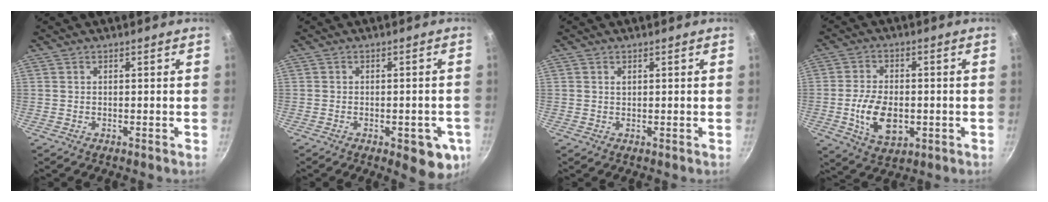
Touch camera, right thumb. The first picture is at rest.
{"total": 11.3, "force": [-4.2, 4.4, 9.6], "torque": [-0.085, 0.009, -0.050]}
{"total": 0.7, "force": [0.3, 0.5, 0.4], "torque": [-0.006, 0.001, 0.006]}
{"total": 10.7, "force": [-2.0, 6.6, 8.2], "torque": [-0.138, 0.003, -0.031]}